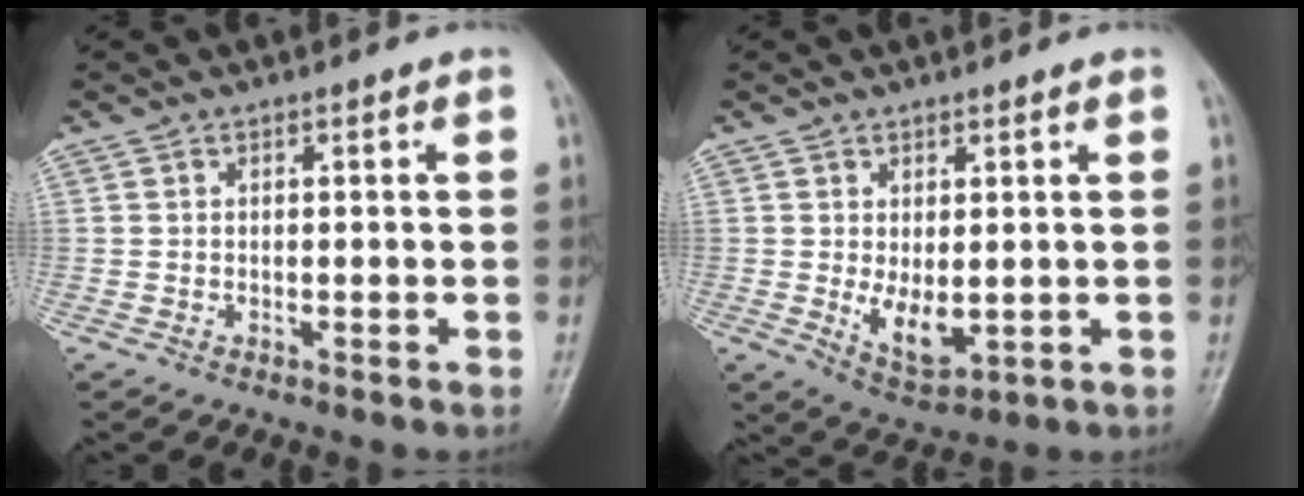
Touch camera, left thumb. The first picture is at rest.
{"total": 6.3, "force": [0.1, 3.1, 5.5], "torque": [-0.080, -0.016, 0.017]}